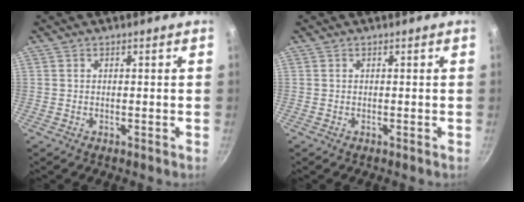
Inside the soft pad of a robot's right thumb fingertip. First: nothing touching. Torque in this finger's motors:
{"motor_torque": [-0.02, -0.30, 0.20, -0.15, -0.06]}